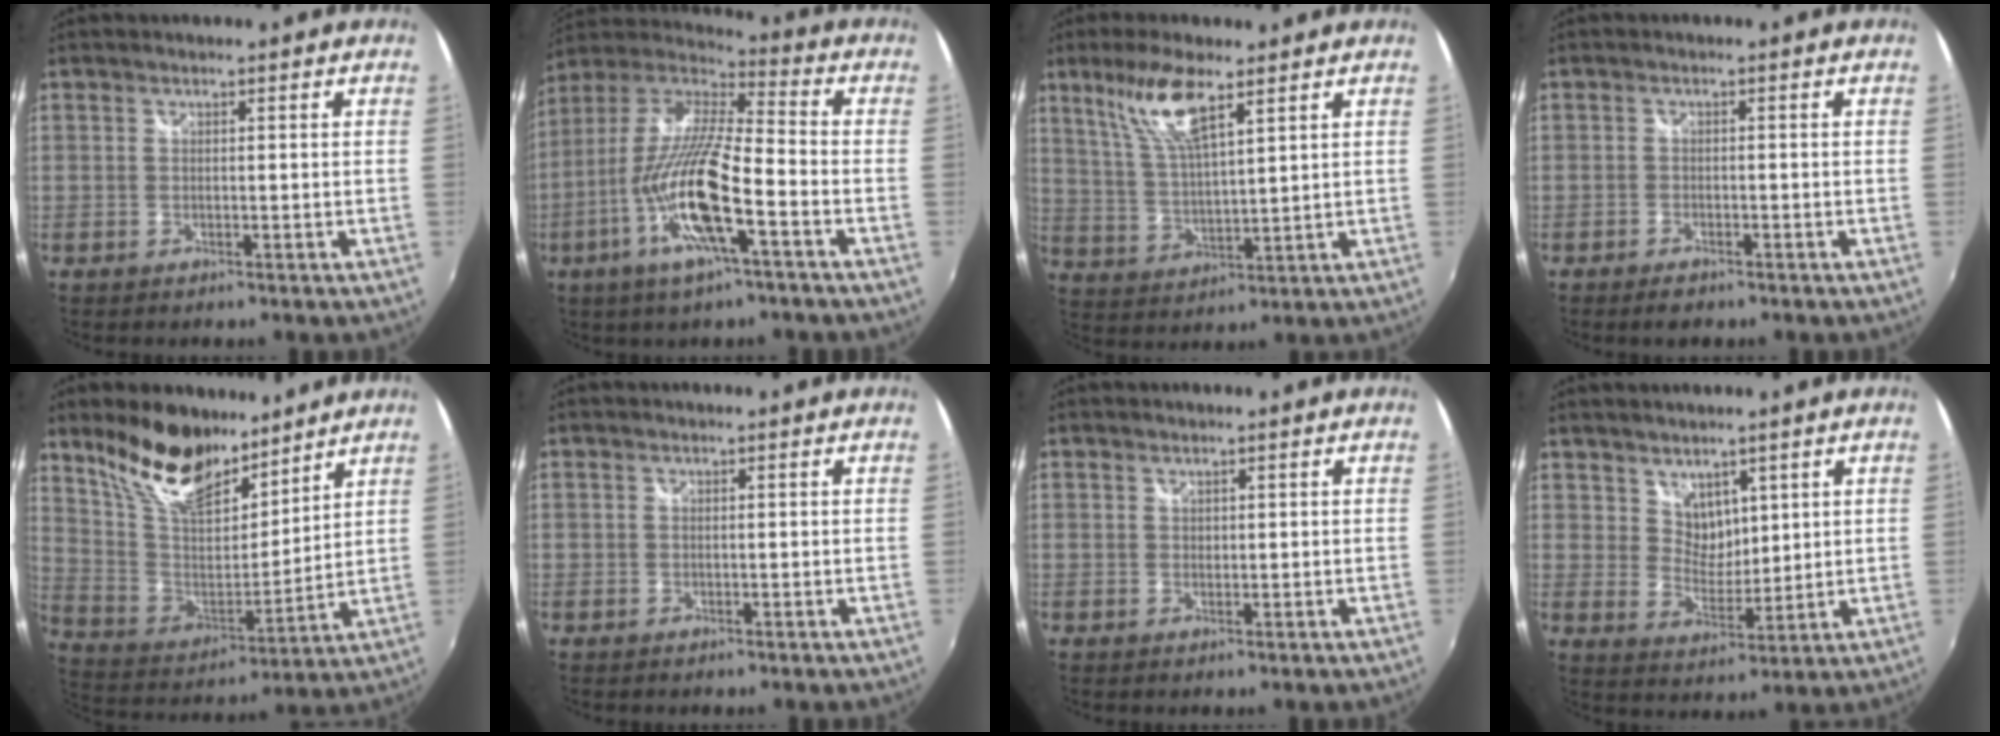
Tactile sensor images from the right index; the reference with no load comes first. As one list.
[{"total": 18.1, "force": [-7.4, 3.2, 16.2], "torque": [-0.316, -0.025, -0.146]}, {"total": 10.0, "force": [6.1, 2.1, 7.6], "torque": [-0.154, 0.002, 0.127]}, {"total": 2.6, "force": [-2.0, 1.1, 1.2], "torque": [-0.032, -0.005, -0.035]}, {"total": 17.4, "force": [12.7, 7.6, 9.2], "torque": [-0.193, 0.009, 0.244]}, {"total": 0.0}, {"total": 0.6, "force": [0.5, 0.4, 0.0], "torque": [0.002, 0.001, 0.009]}, {"total": 5.3, "force": [3.5, 3.5, 1.8], "torque": [-0.018, 0.000, 0.068]}]